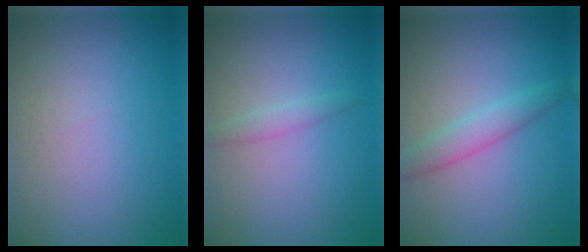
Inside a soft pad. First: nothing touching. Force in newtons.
{"total": 1.2, "press": 1.2, "slide": 0.1}
{"total": 2.4, "press": 2.4, "slide": 0.1}